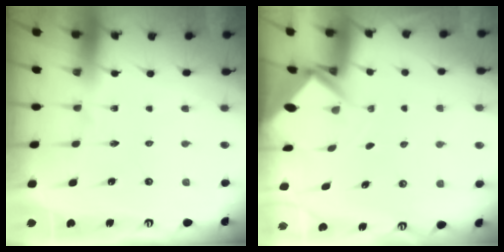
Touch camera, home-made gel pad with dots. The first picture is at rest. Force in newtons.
{"total": 2.7, "press": 2.7, "slide": 0.0}